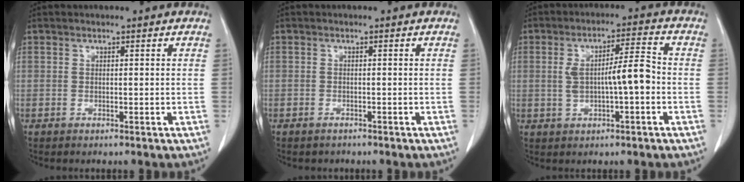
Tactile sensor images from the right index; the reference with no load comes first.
{"total": 1.0, "force": [-0.8, 0.6, 0.0], "torque": [-0.008, 0.001, -0.013]}
{"total": 7.4, "force": [-0.7, 1.3, 7.2], "torque": [-0.131, 0.016, -0.009]}